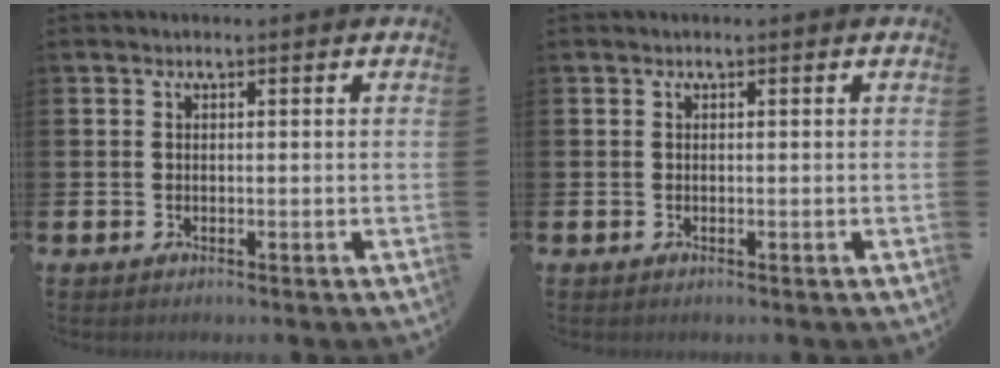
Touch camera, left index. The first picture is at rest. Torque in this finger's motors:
{"motor_torque": [-0.02, 0.02, -0.02, 0.00]}